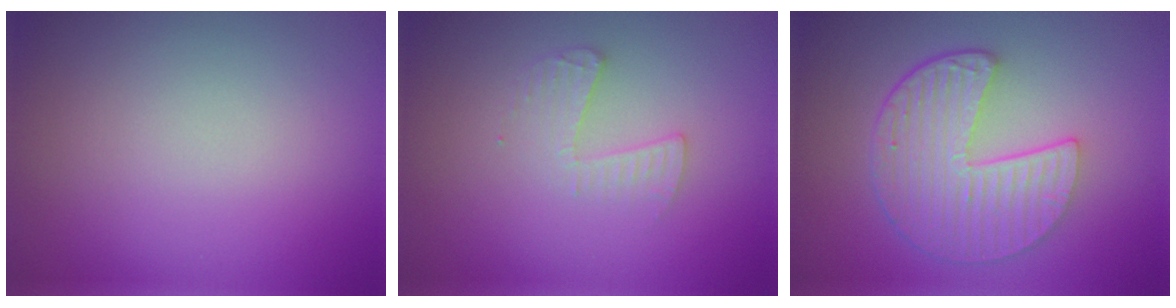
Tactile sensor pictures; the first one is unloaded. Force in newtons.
{"total": 1.6, "press": 1.6, "slide": 0.1}
{"total": 6.2, "press": 4.5, "slide": 4.2}